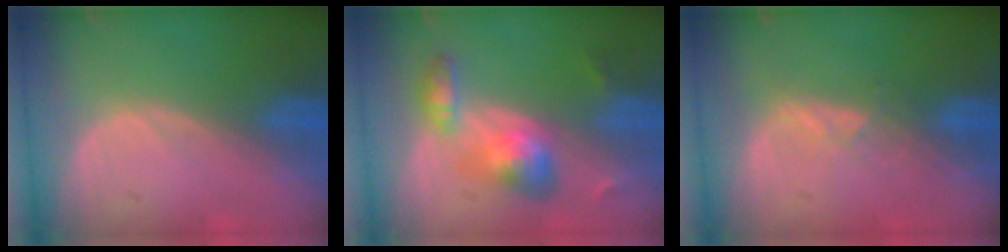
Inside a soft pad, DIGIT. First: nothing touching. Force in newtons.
{"total": 6.0, "press": 6.0, "slide": 0.5}
{"total": 2.0, "press": 2.0, "slide": 0.3}